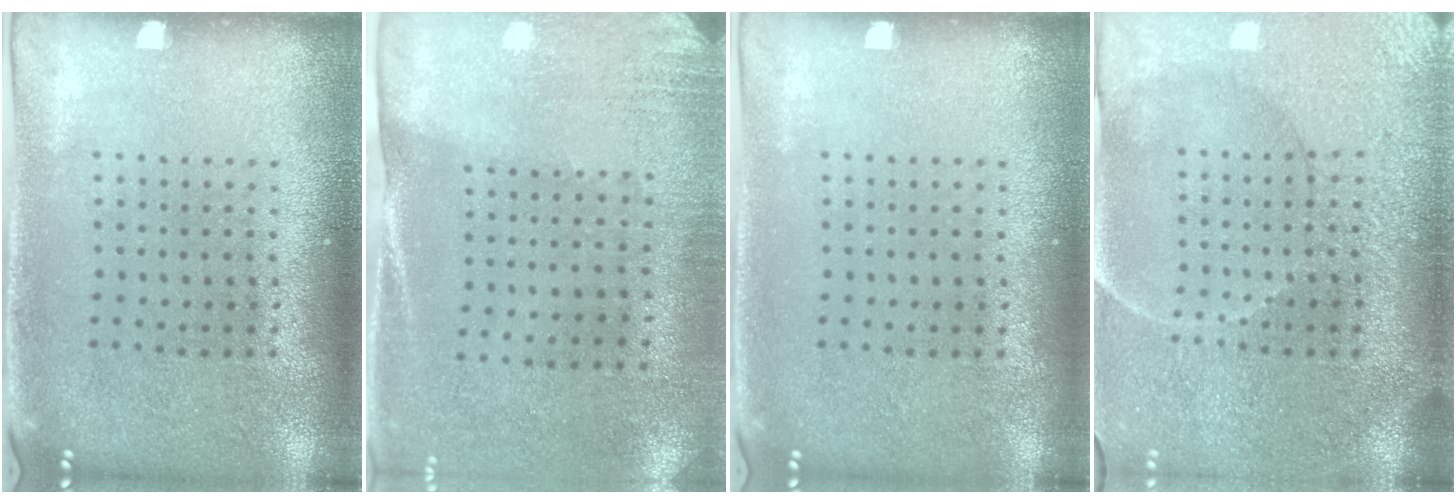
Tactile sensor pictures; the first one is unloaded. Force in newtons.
{"total": 2.6, "press": 2.3, "slide": 1.3}
{"total": 0.0}
{"total": 3.9, "press": 3.6, "slide": 1.5}